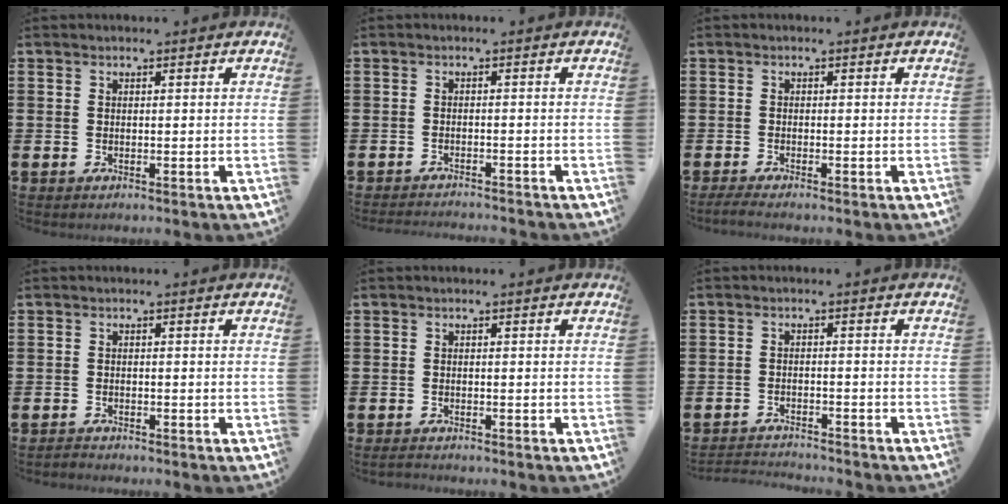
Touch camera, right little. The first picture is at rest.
{"total": 1.3, "force": [-1.3, -0.2, 0.0], "torque": [-0.001, 0.003, -0.026]}
{"total": 0.9, "force": [-0.2, 0.0, 0.9], "torque": [-0.012, 0.000, -0.002]}
{"total": 0.0}
{"total": 0.7, "force": [-0.6, 0.1, 0.2], "torque": [-0.006, -0.001, -0.012]}
{"total": 2.1, "force": [-2.0, -0.1, -0.1], "torque": [-0.002, 0.003, -0.045]}